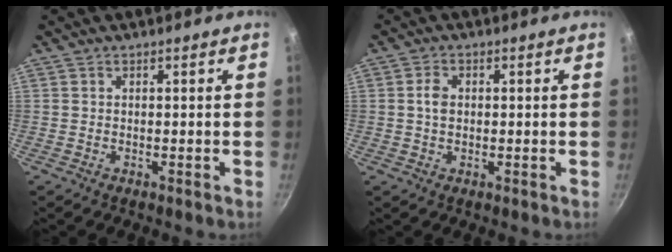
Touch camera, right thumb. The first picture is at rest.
{"total": 1.3, "force": [0.1, 1.1, 0.8], "torque": [-0.013, 0.004, 0.000]}